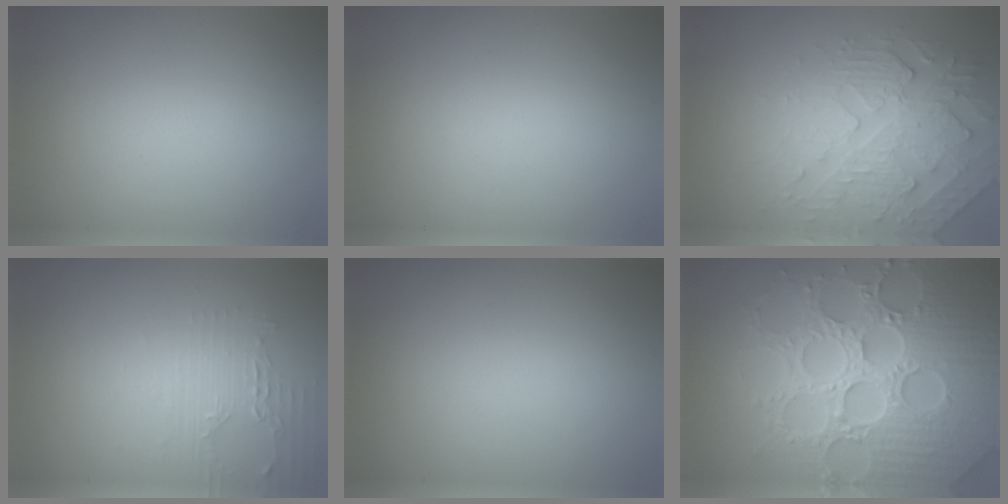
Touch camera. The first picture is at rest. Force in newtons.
{"total": 0.0}
{"total": 4.4, "press": 4.1, "slide": 1.7}
{"total": 1.8, "press": 1.8, "slide": 0.4}
{"total": 0.0}
{"total": 8.0, "press": 7.8, "slide": 1.8}